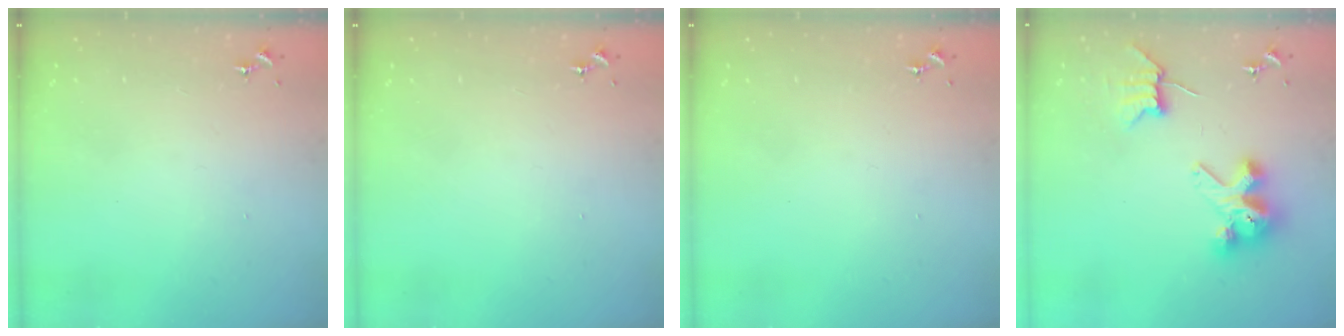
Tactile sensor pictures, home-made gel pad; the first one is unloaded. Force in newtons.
{"total": 0.0}
{"total": 0.0}
{"total": 10.5, "press": 10.4, "slide": 1.0}